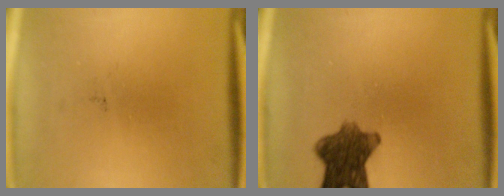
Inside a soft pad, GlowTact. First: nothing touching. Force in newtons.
{"total": 8.4}